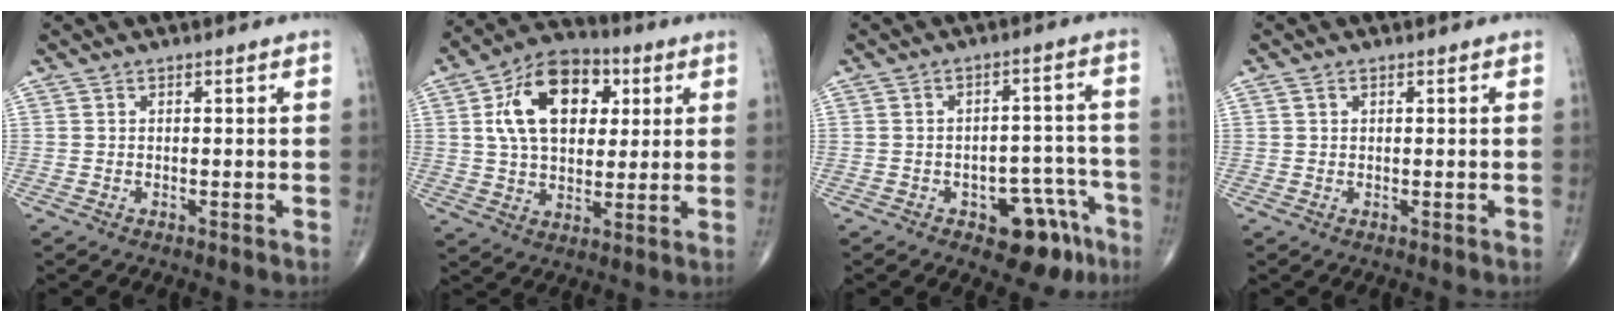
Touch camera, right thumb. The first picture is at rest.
{"total": 16.9, "force": [4.7, 10.8, 12.1], "torque": [-0.177, 0.004, 0.076]}
{"total": 10.1, "force": [-5.6, 5.3, 6.5], "torque": [-0.044, 0.046, -0.067]}
{"total": 0.7, "force": [0.3, 0.5, 0.4], "torque": [-0.008, 0.003, 0.006]}